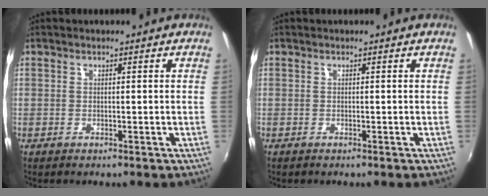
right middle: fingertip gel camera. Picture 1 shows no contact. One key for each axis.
{"total": 0.0}